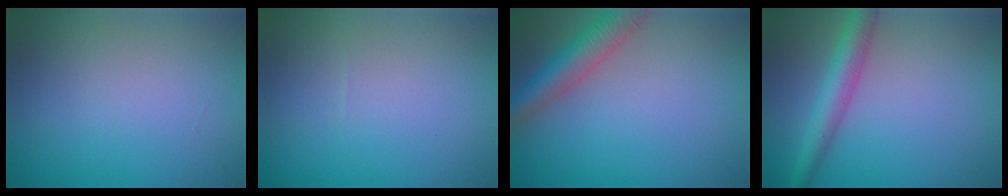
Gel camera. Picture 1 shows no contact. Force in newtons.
{"total": 0.0}
{"total": 4.7, "press": 4.7, "slide": 0.3}
{"total": 3.8, "press": 3.8, "slide": 0.1}